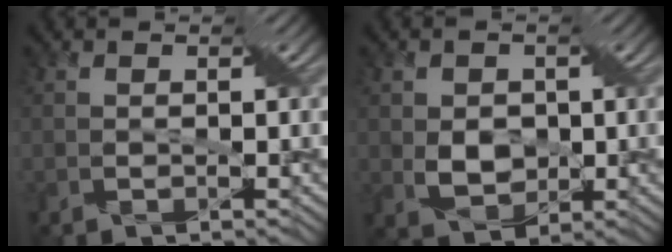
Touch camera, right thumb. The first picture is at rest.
{"total": 4.2, "force": [0.2, 3.1, 2.8], "torque": [-0.076, -0.006, -0.001]}